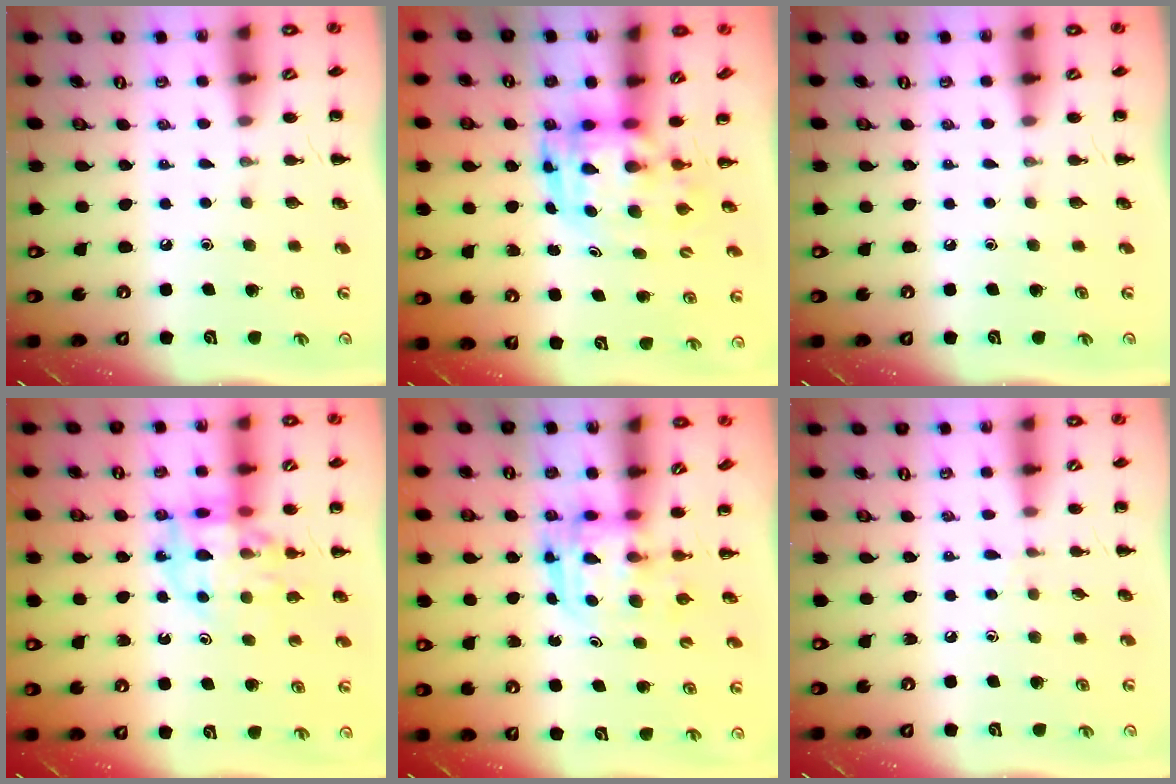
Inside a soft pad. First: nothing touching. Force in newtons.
{"total": 3.9, "press": 3.8, "slide": 0.8}
{"total": 0.0}
{"total": 12.8, "press": 12.5, "slide": 3.1}
{"total": 3.0, "press": 3.0, "slide": 0.3}
{"total": 4.7, "press": 4.3, "slide": 1.8}